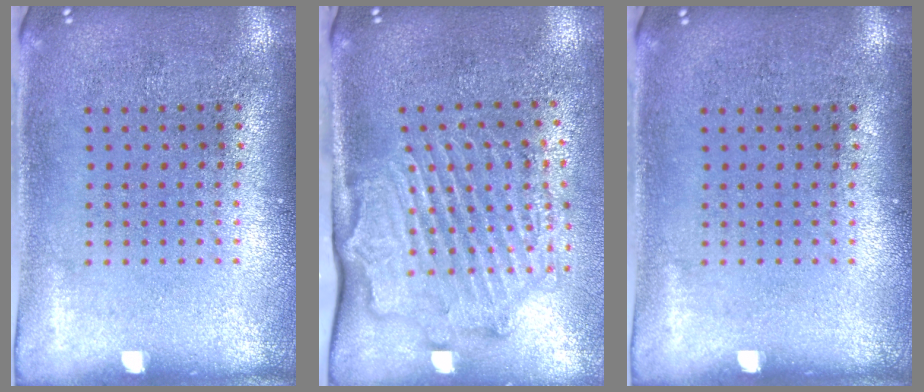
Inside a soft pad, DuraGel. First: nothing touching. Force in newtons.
{"total": 2.1, "press": 2.0, "slide": 0.4}
{"total": 0.0}